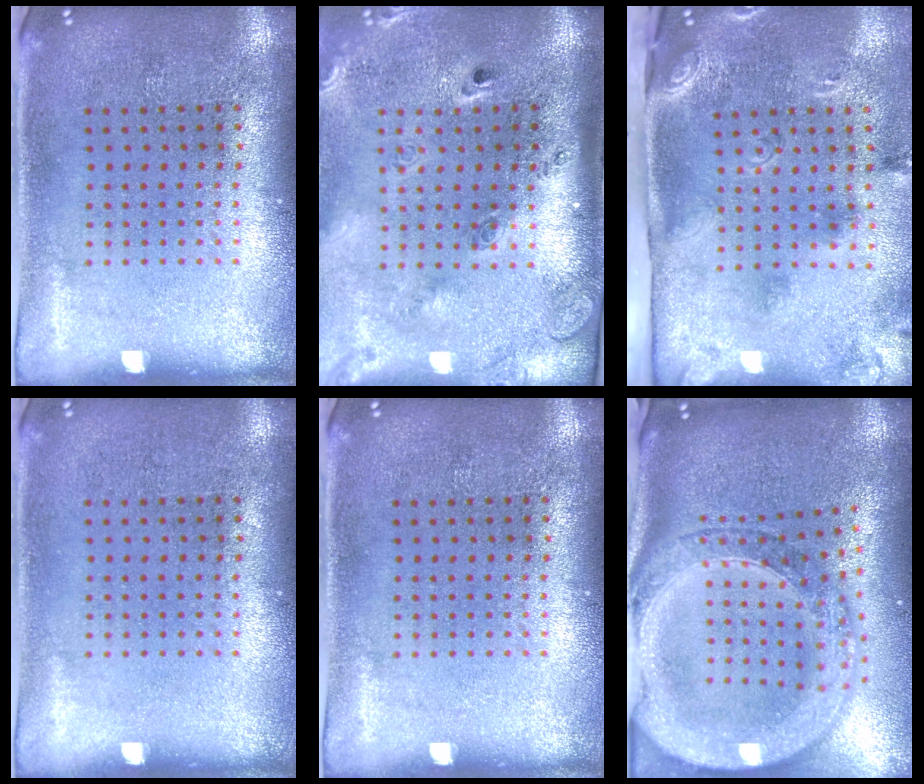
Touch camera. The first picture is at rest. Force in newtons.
{"total": 2.9, "press": 2.0, "slide": 2.1}
{"total": 3.0, "press": 1.8, "slide": 2.3}
{"total": 0.0}
{"total": 0.0}
{"total": 3.5, "press": 2.8, "slide": 2.1}